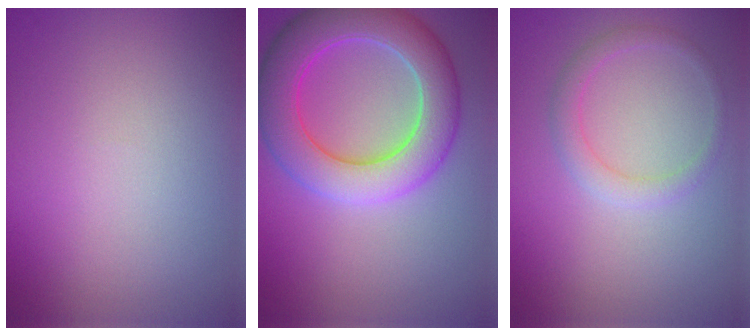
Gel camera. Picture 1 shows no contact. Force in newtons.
{"total": 7.7, "press": 7.7, "slide": 0.2}
{"total": 1.8, "press": 1.8, "slide": 0.0}